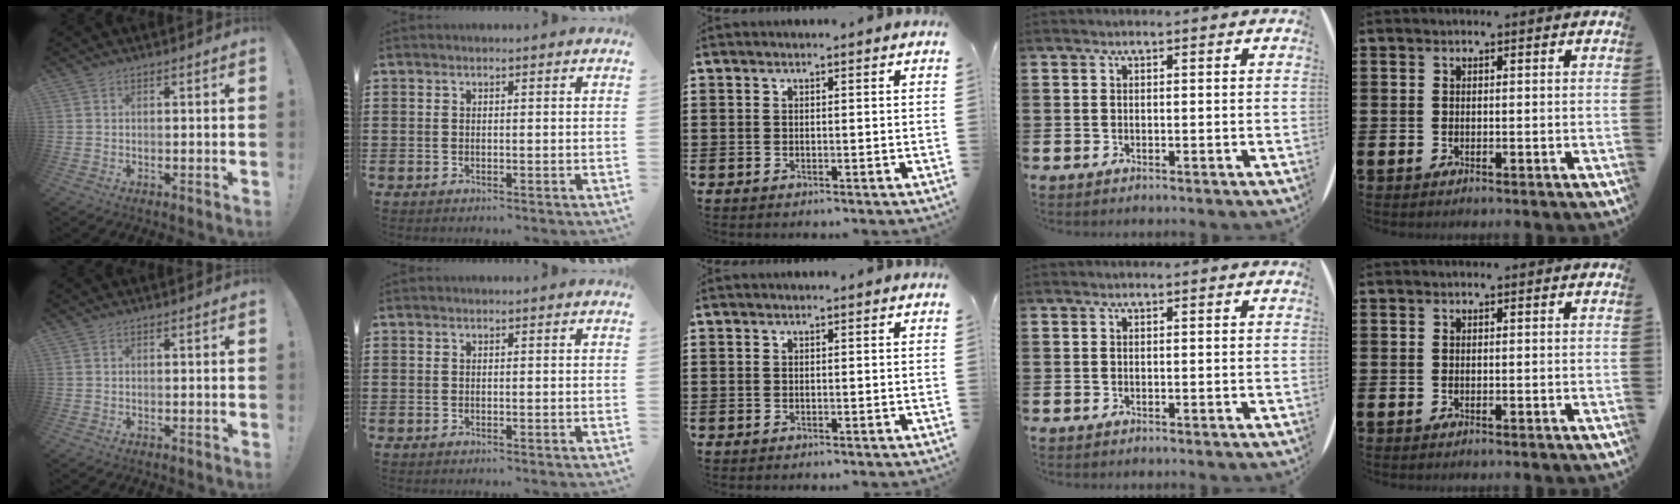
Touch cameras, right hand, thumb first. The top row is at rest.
{}